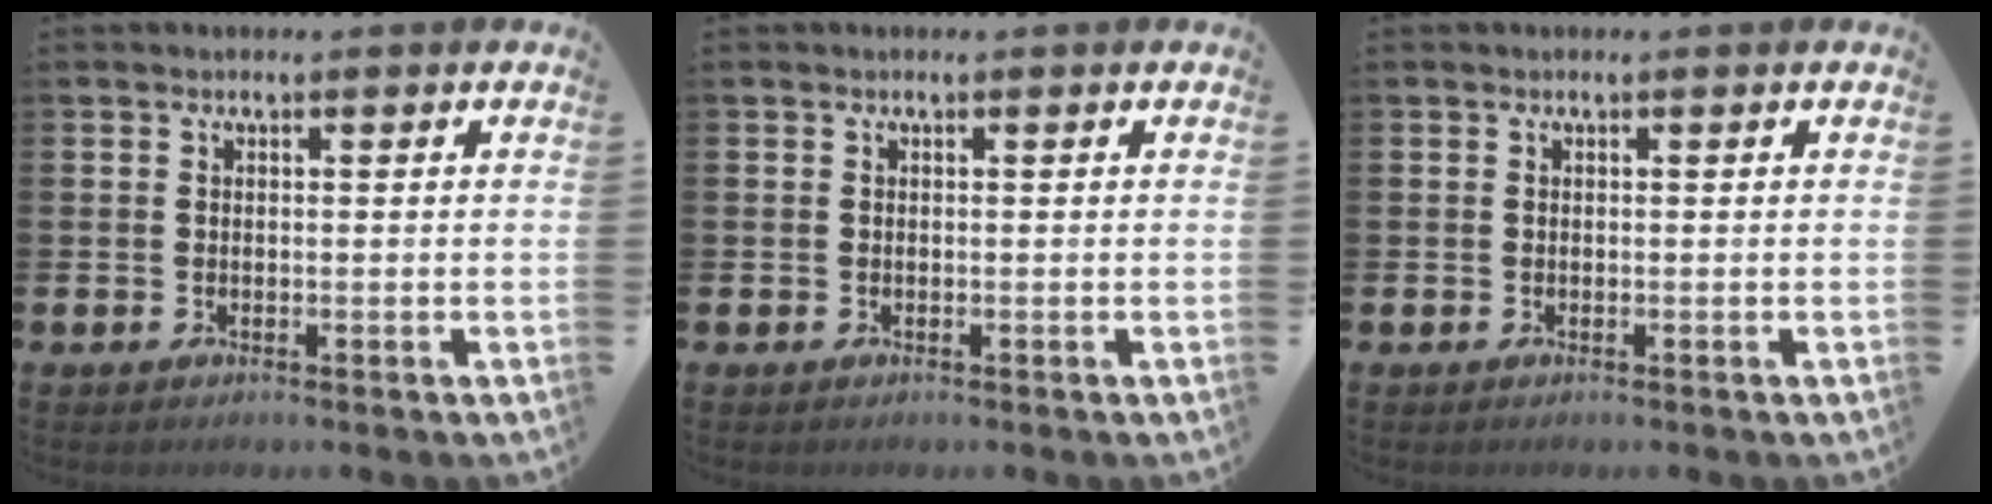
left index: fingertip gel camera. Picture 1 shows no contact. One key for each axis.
{"total": 0.0}
{"total": 0.0}